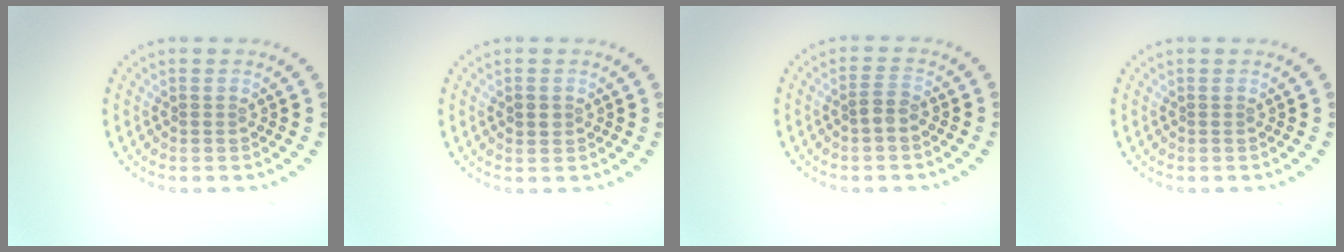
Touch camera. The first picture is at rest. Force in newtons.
{"total": 1.2, "press": 1.1, "slide": 0.2}
{"total": 1.5, "press": 1.3, "slide": 0.6}
{"total": 0.0}